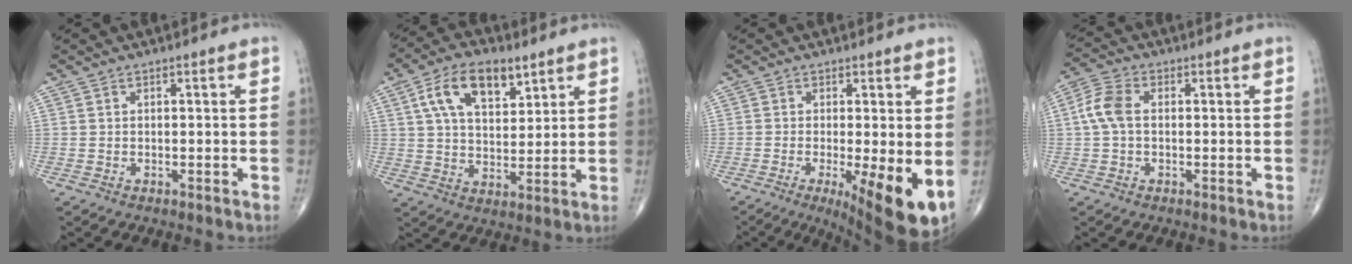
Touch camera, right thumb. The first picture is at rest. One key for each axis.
{"total": 12.4, "fx": 5.9, "fy": 6.5, "fz": 8.8, "tx": -0.137, "ty": -0.011, "tz": 0.107}
{"total": 12.1, "fx": -3.1, "fy": 3.1, "fz": 11.3, "tx": -0.158, "ty": -0.023, "tz": -0.037}
{"total": 5.9, "fx": 0.3, "fy": 3.7, "fz": 4.6, "tx": -0.106, "ty": 0.017, "tz": 0.000}